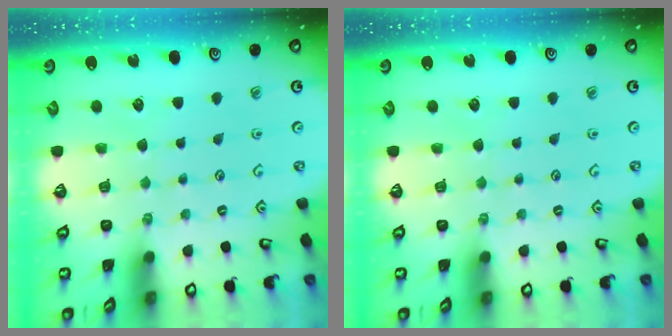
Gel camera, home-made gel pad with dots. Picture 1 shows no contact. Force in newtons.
{"total": 0.0}